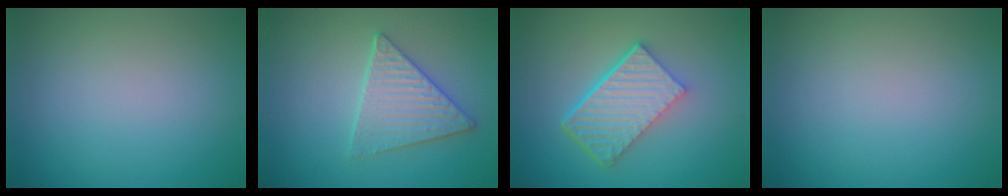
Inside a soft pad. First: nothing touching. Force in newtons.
{"total": 3.5, "press": 3.4, "slide": 0.9}
{"total": 6.2, "press": 4.2, "slide": 4.6}
{"total": 0.0}